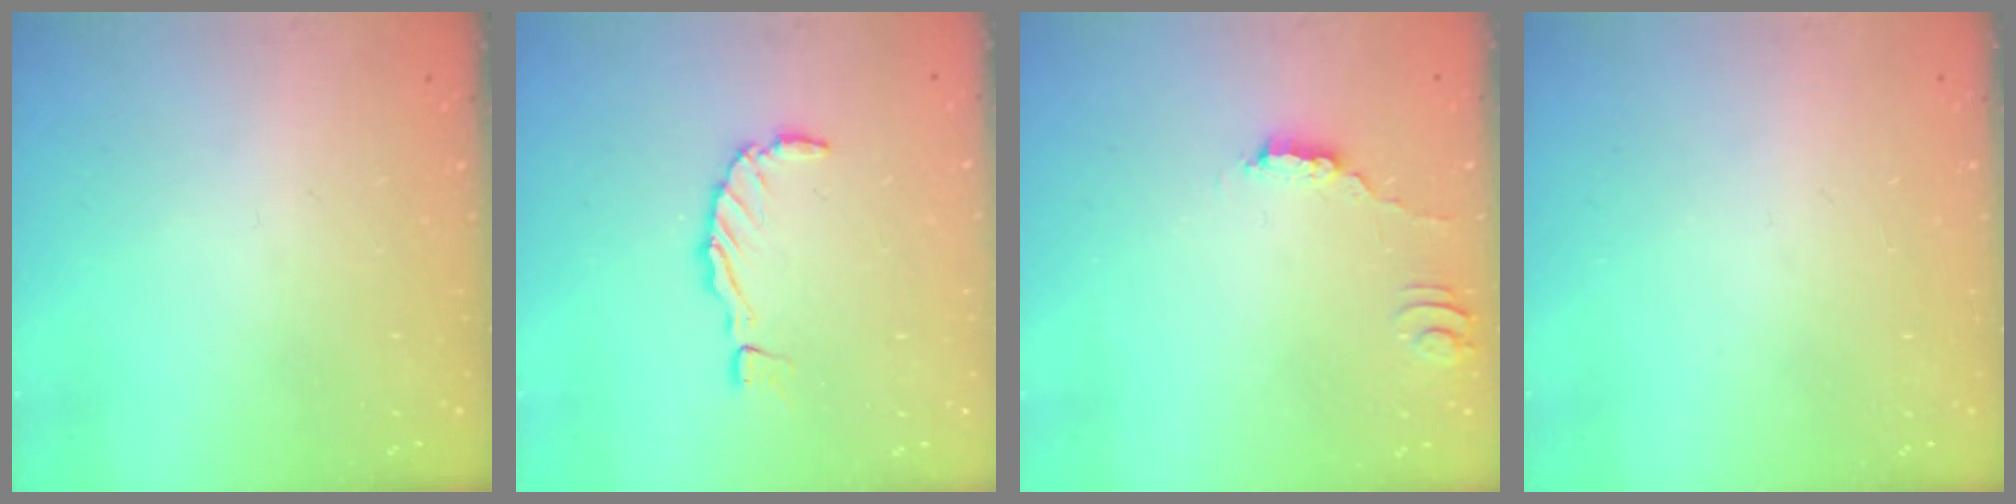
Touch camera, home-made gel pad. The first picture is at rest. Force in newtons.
{"total": 1.5, "press": 1.4, "slide": 0.3}
{"total": 2.9, "press": 2.8, "slide": 0.4}
{"total": 0.0}